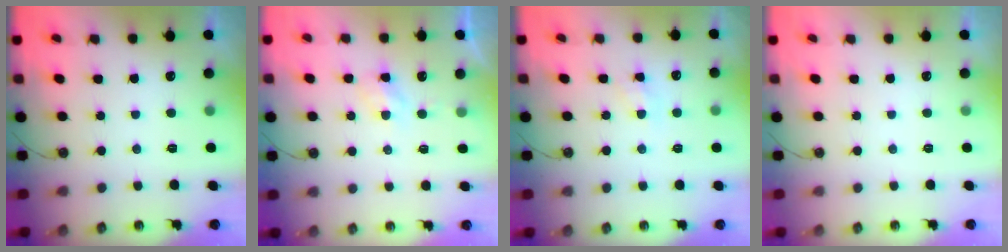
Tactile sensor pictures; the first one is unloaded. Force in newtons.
{"total": 4.4, "press": 4.4, "slide": 0.5}
{"total": 6.8, "press": 6.8, "slide": 0.9}
{"total": 0.0}